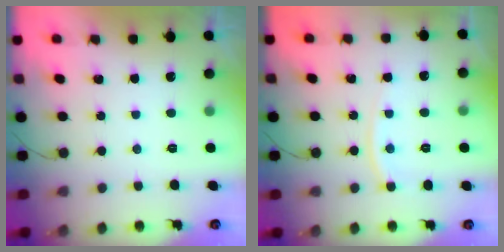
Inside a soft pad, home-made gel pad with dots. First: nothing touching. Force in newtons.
{"total": 6.2, "press": 6.2, "slide": 0.8}